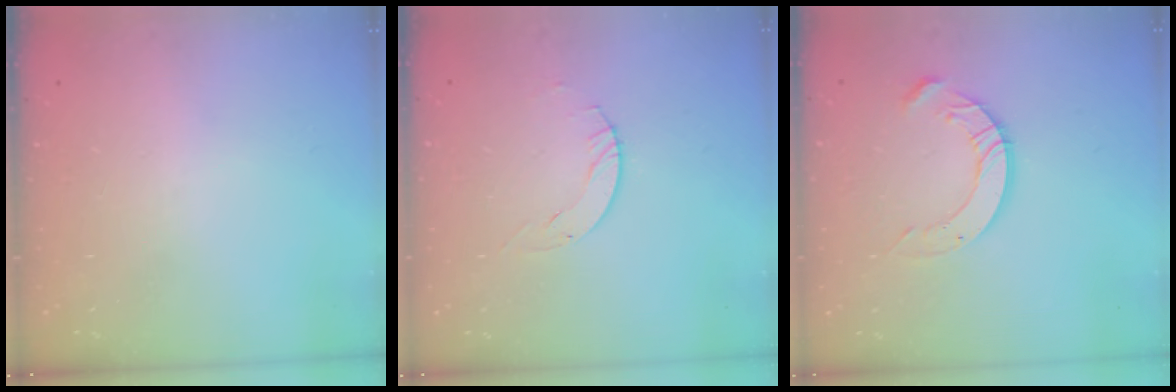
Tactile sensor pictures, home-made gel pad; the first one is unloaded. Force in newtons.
{"total": 2.9, "press": 2.9, "slide": 0.4}
{"total": 8.3, "press": 8.3, "slide": 0.8}